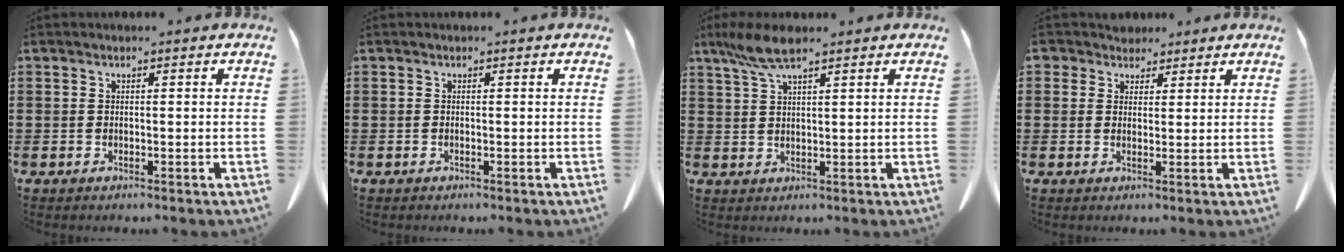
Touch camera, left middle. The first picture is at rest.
{"total": 0.0}
{"total": 5.4, "force": [3.6, 1.0, 3.9], "torque": [-0.092, -0.001, 0.064]}
{"total": 3.2, "force": [2.5, 2.0, 0.5], "torque": [-0.015, 0.007, 0.045]}